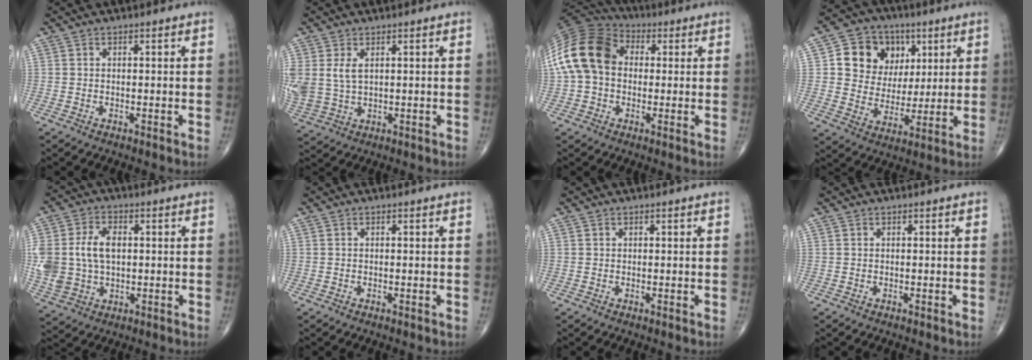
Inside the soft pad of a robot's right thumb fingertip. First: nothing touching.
{"total": 7.3, "force": [1.7, 4.6, 5.4], "torque": [-0.131, -0.001, 0.050]}
{"total": 16.0, "force": [1.3, 11.9, 10.5], "torque": [-0.207, 0.039, 0.013]}
{"total": 14.3, "force": [4.7, 12.0, 6.3], "torque": [-0.056, -0.003, 0.085]}
{"total": 13.2, "force": [1.1, 9.1, 9.5], "torque": [-0.203, 0.006, 0.030]}
{"total": 0.0}
{"total": 0.0}
{"total": 0.0}